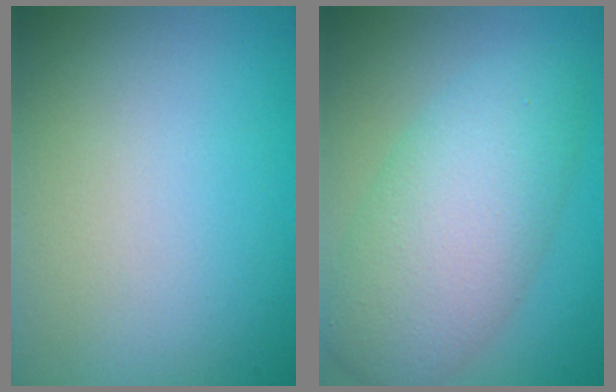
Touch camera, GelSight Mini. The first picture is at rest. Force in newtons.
{"total": 7.5, "press": 7.5, "slide": 0.1}